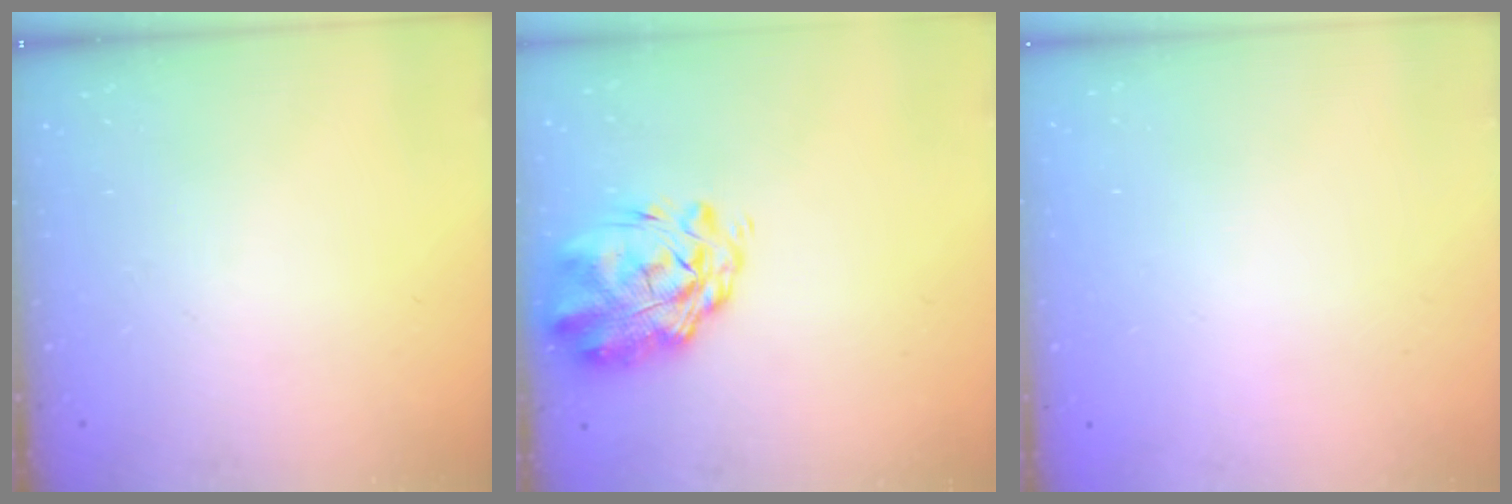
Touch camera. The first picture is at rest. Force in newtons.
{"total": 3.2, "press": 2.7, "slide": 1.7}
{"total": 1.7, "press": 1.7, "slide": 0.2}